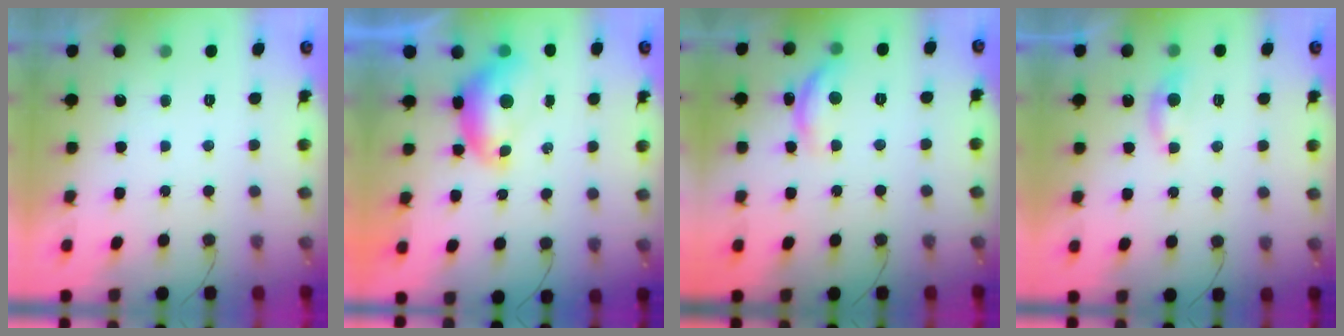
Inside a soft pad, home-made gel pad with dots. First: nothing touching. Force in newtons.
{"total": 7.9, "press": 7.9, "slide": 1.0}
{"total": 11.1, "press": 11.1, "slide": 0.8}
{"total": 5.0, "press": 4.9, "slide": 0.4}